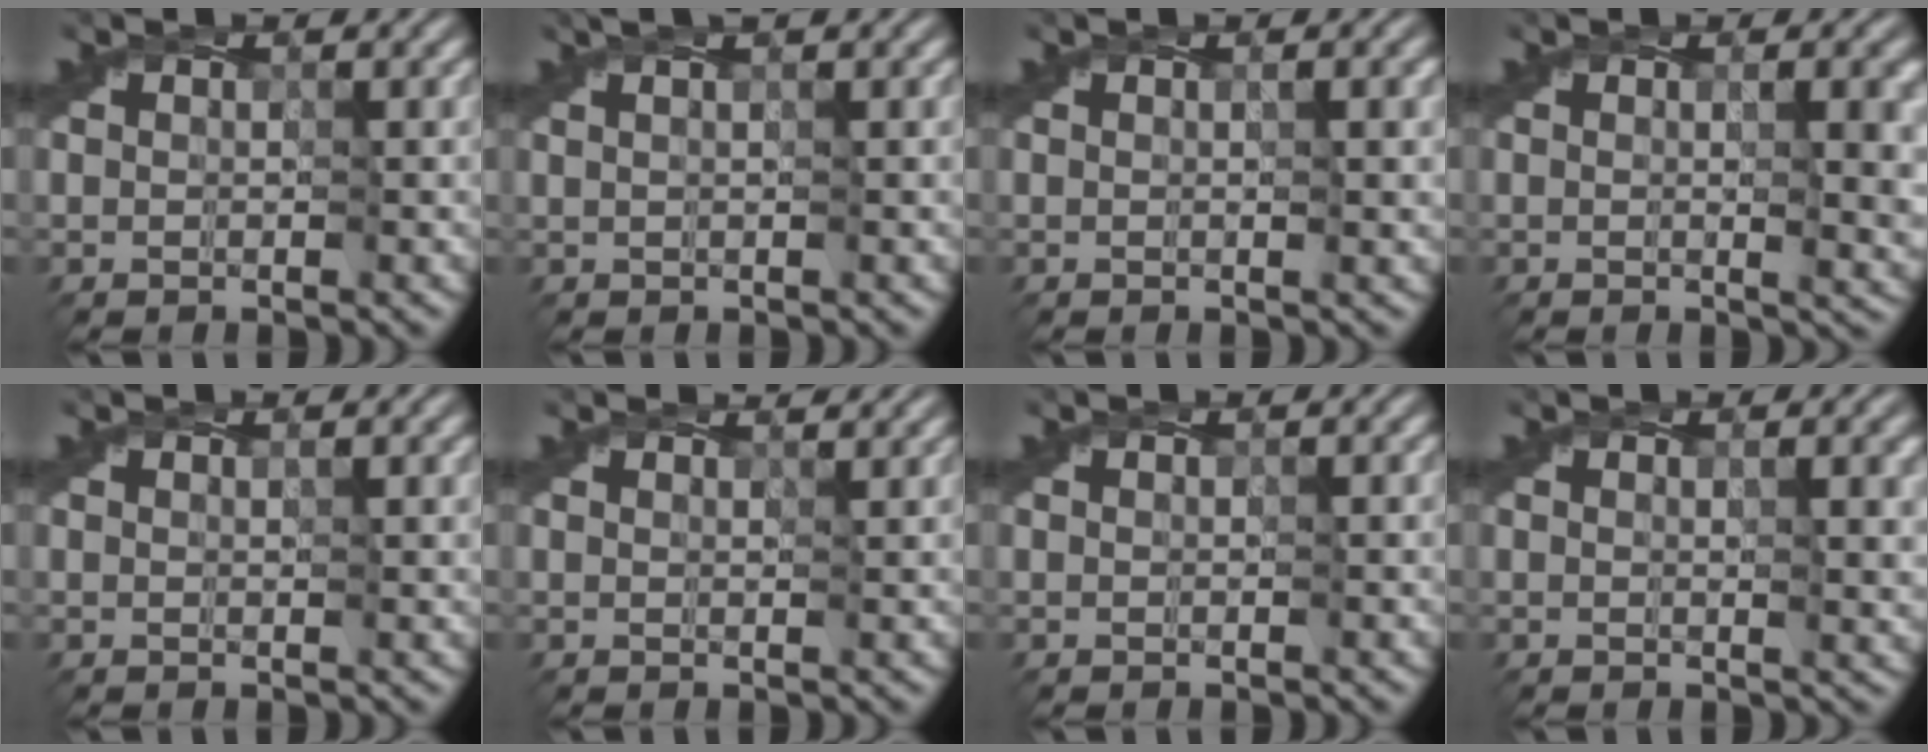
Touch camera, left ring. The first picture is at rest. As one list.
[{"total": 1.2, "force": [0.6, -0.2, 1.1], "torque": [-0.016, 0.006, 0.007]}, {"total": 1.8, "force": [0.0, 0.2, 1.8], "torque": [-0.028, -0.003, -0.001]}, {"total": 5.4, "force": [0.1, 1.8, 5.1], "torque": [-0.055, -0.003, 0.000]}, {"total": 0.6, "force": [0.4, 0.0, 0.5], "torque": [-0.007, 0.001, 0.005]}, {"total": 1.9, "force": [1.5, 0.7, 1.0], "torque": [-0.017, 0.000, 0.009]}, {"total": 0.0}, {"total": 2.9, "force": [0.5, 0.7, 2.8], "torque": [-0.040, 0.001, 0.004]}]